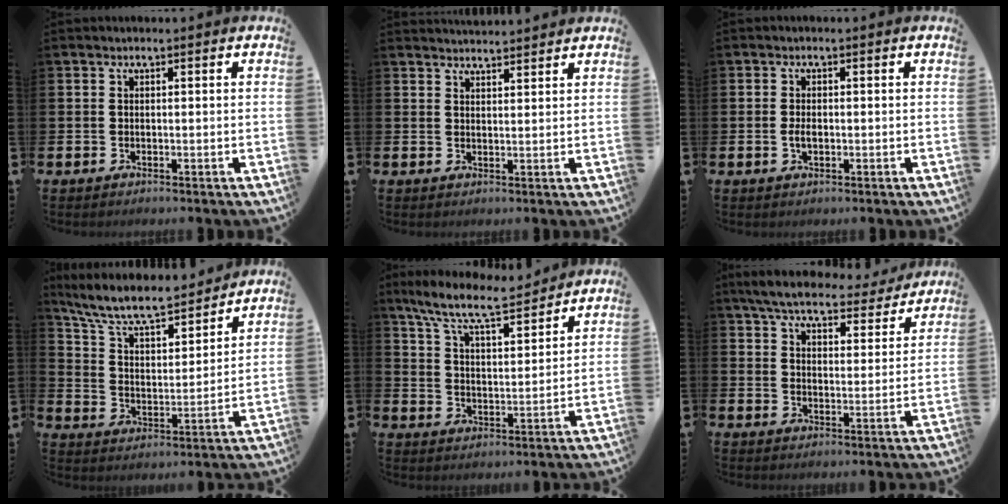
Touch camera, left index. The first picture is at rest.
{"total": 2.8, "force": [2.8, 0.1, -0.1], "torque": [0.008, -0.018, 0.048]}
{"total": 1.8, "force": [-0.2, 1.0, 1.5], "torque": [-0.022, 0.001, -0.007]}
{"total": 9.1, "force": [8.2, 2.0, 3.2], "torque": [-0.100, -0.055, 0.143]}
{"total": 9.1, "force": [8.1, 1.4, 3.8], "torque": [-0.103, -0.047, 0.143]}
{"total": 6.4, "force": [6.0, 1.4, 2.0], "torque": [-0.056, -0.034, 0.101]}